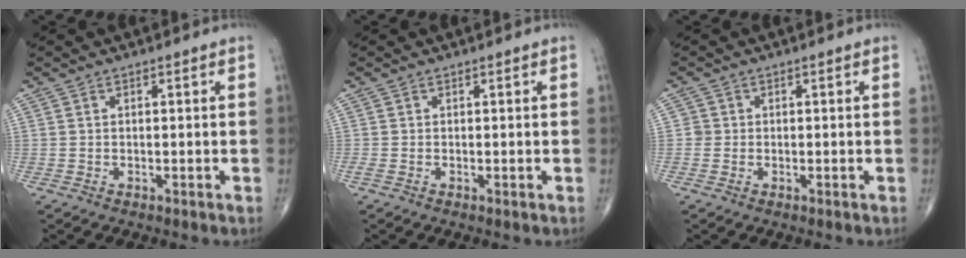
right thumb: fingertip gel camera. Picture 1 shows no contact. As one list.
[{"total": 0.9, "force": [-0.2, 0.3, 0.8], "torque": [-0.023, -0.005, -0.007]}, {"total": 1.3, "force": [-0.1, 1.3, 0.0], "torque": [0.009, 0.005, -0.004]}]